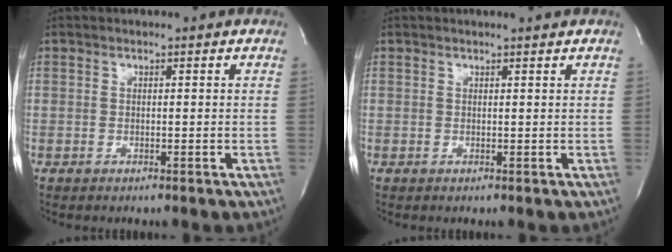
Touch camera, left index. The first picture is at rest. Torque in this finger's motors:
{"motor_torque": [0.15, -0.29, 0.01, 0.03]}